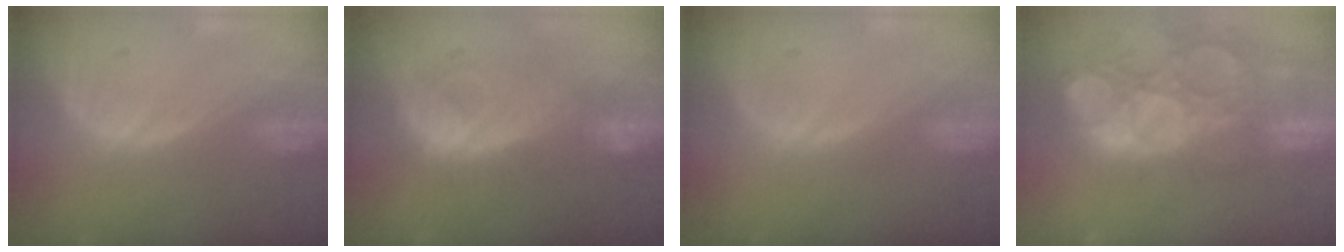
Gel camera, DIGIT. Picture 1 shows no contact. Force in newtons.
{"total": 8.2, "press": 8.2, "slide": 0.7}
{"total": 0.0}
{"total": 15.0, "press": 12.6, "slide": 8.1}